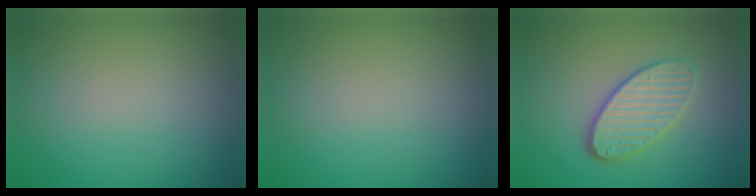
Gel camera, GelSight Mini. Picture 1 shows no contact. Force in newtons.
{"total": 0.0}
{"total": 4.2, "press": 3.4, "slide": 2.6}